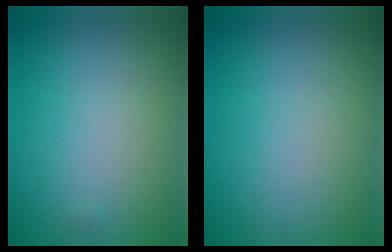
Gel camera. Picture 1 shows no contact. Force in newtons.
{"total": 0.0}